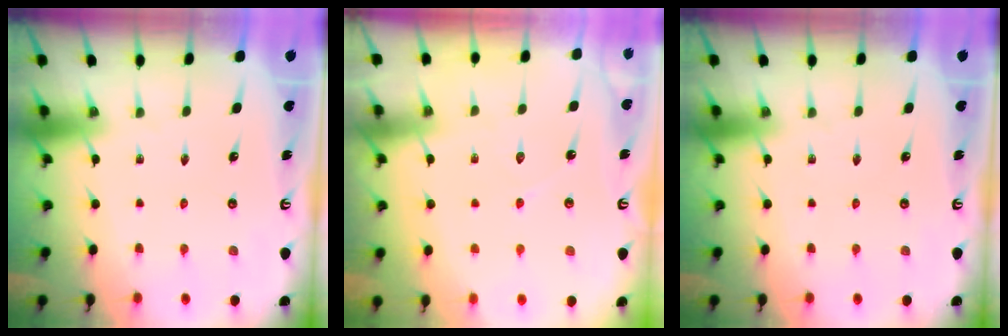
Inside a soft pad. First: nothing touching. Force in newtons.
{"total": 5.2, "press": 5.2, "slide": 0.6}
{"total": 0.0}